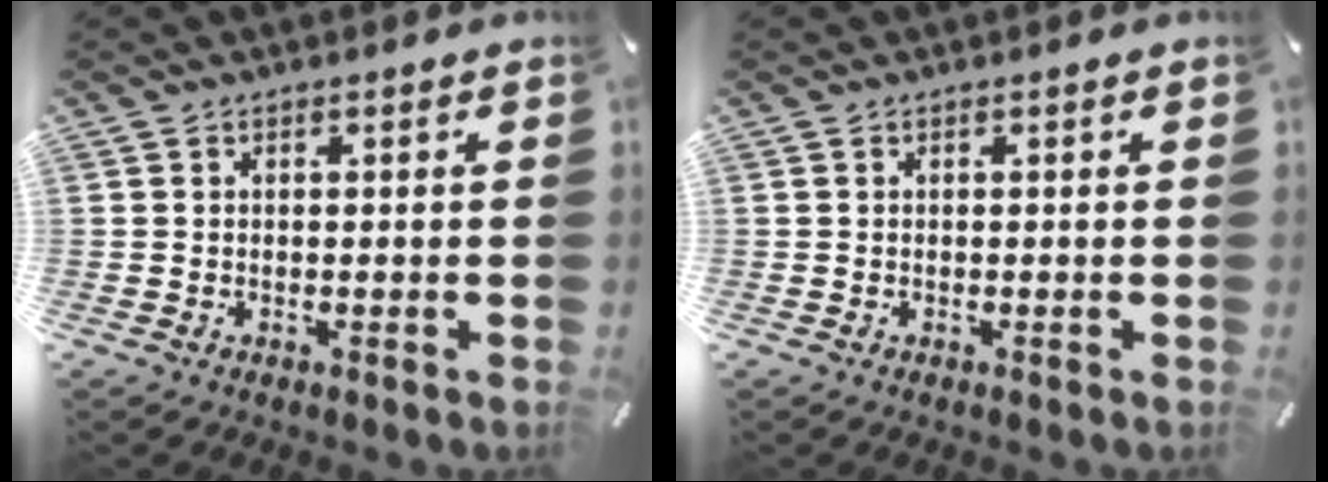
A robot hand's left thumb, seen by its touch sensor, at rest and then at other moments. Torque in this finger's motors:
{"motor_torque": [0.08, 0.04, -0.04, 0.11, 0.00]}